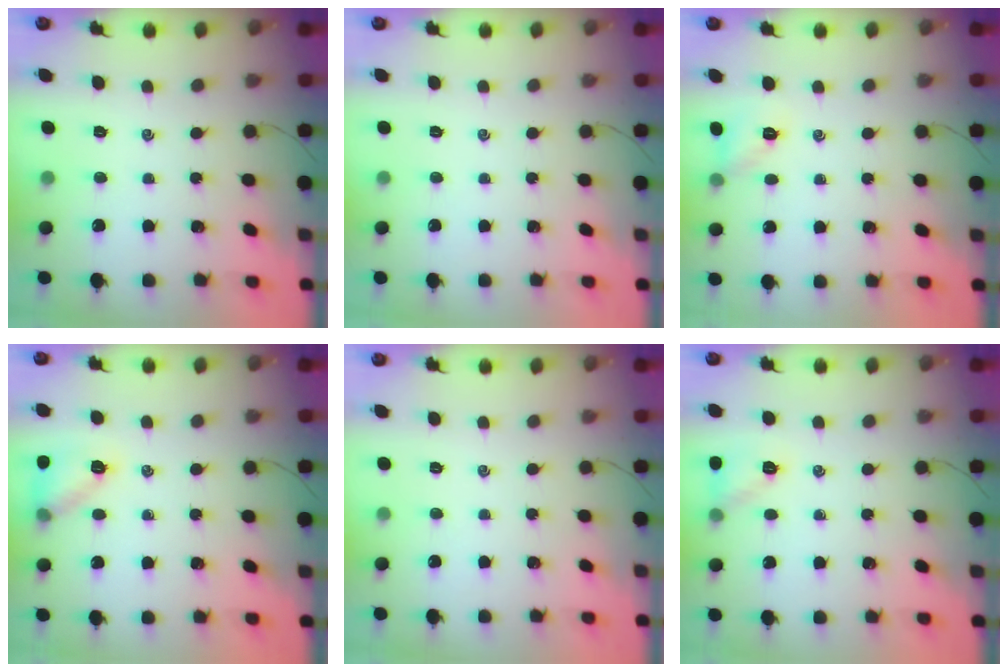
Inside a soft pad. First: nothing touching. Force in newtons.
{"total": 0.0}
{"total": 6.3, "press": 6.2, "slide": 0.7}
{"total": 10.3, "press": 10.2, "slide": 1.1}
{"total": 0.0}
{"total": 7.2, "press": 7.2, "slide": 1.0}